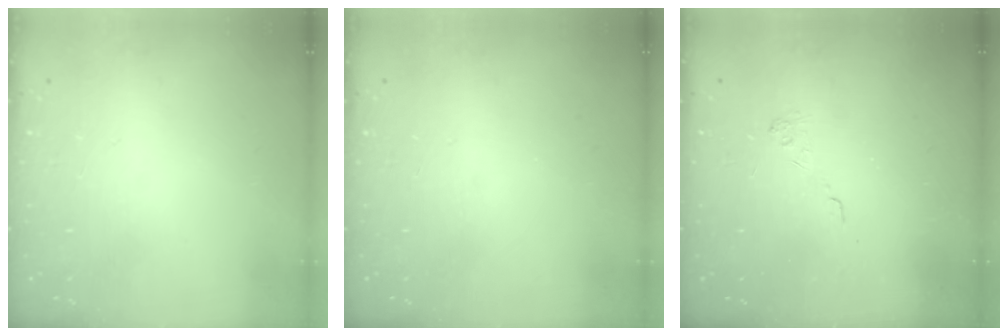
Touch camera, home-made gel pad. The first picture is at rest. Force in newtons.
{"total": 0.0}
{"total": 2.1, "press": 1.5, "slide": 1.4}